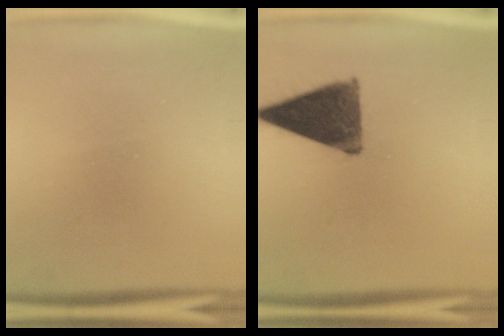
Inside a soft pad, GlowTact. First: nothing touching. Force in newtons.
{"total": 12.8}